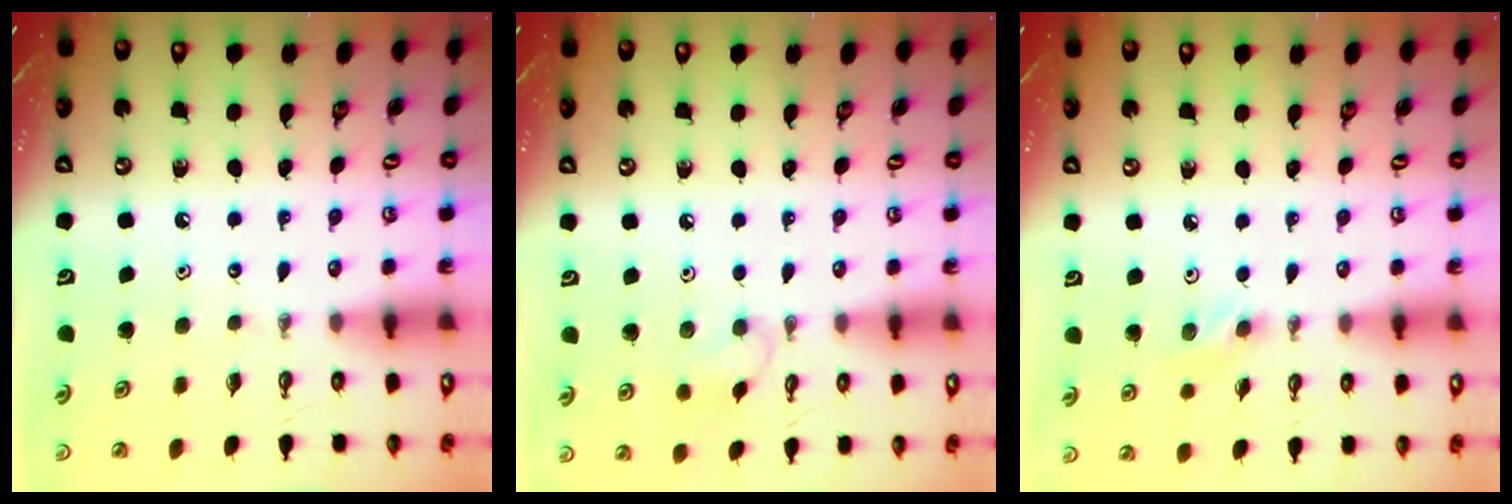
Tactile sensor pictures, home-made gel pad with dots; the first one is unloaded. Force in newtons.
{"total": 5.7, "press": 5.7, "slide": 0.6}
{"total": 5.5, "press": 5.5, "slide": 0.9}